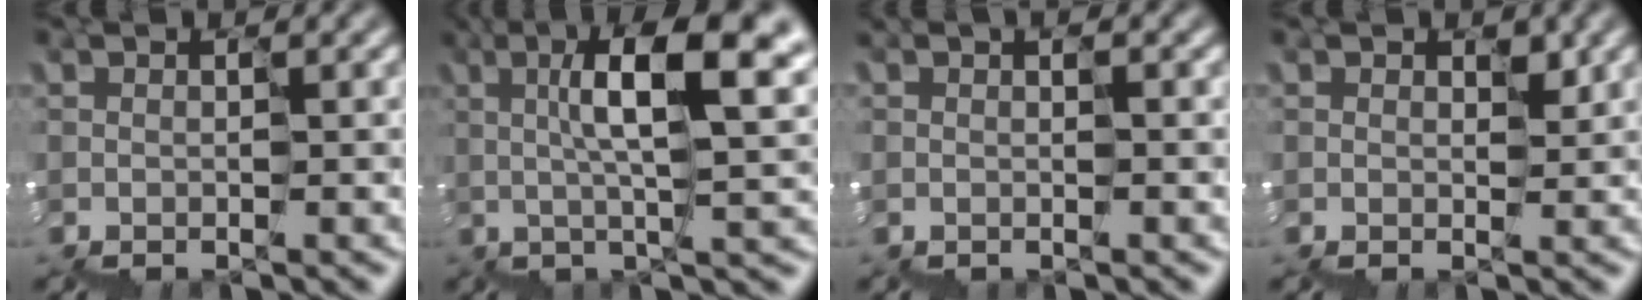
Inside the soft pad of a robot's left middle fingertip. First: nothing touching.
{"total": 8.1, "force": [2.6, 2.0, 7.5], "torque": [-0.110, 0.021, 0.045]}
{"total": 0.7, "force": [0.0, -0.1, -0.7], "torque": [0.013, 0.001, 0.003]}
{"total": 1.9, "force": [1.2, 0.9, 1.2], "torque": [-0.017, 0.020, 0.015]}